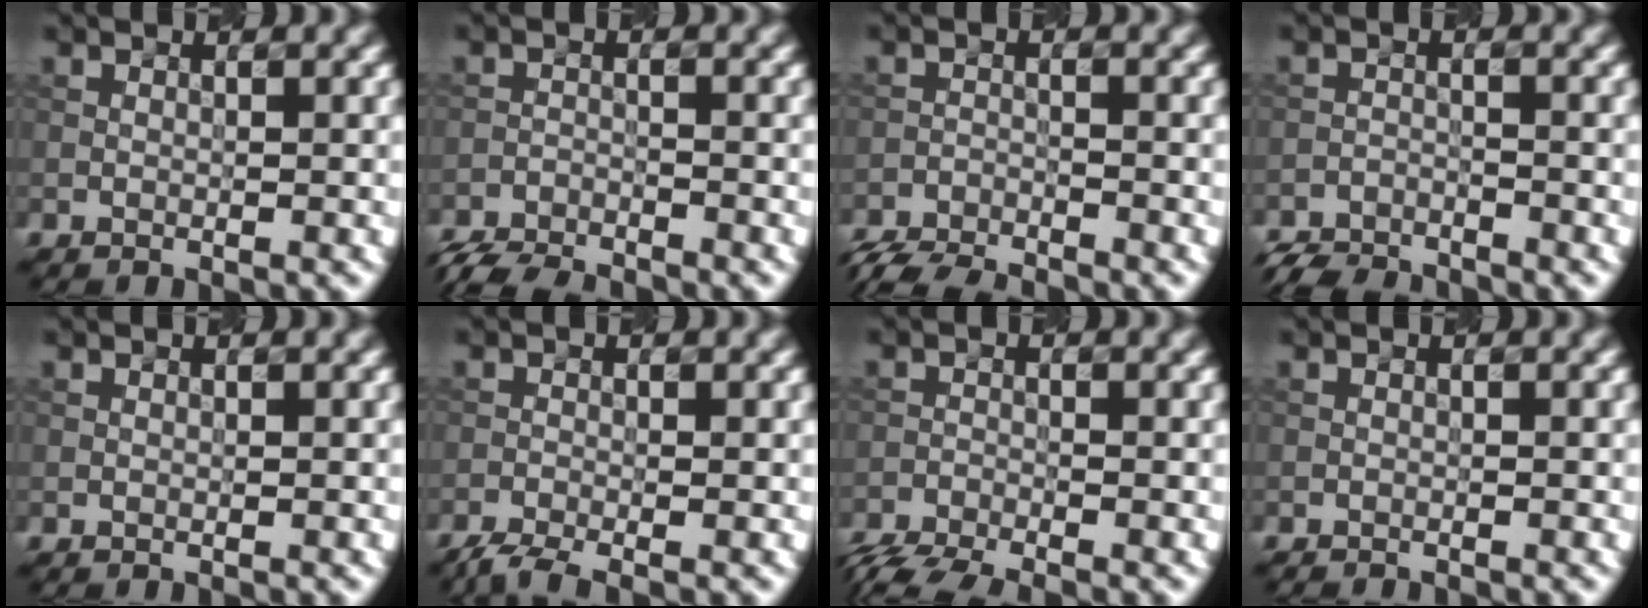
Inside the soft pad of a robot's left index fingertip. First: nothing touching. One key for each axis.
{"total": 5.3, "fx": -5.1, "fy": 0.7, "fz": 1.2, "tx": -0.032, "ty": -0.022, "tz": -0.092}
{"total": 5.9, "fx": -5.7, "fy": 0.8, "fz": 1.3, "tx": -0.035, "ty": -0.023, "tz": -0.099}
{"total": 4.0, "fx": -4.0, "fy": 0.6, "fz": 0.5, "tx": -0.012, "ty": -0.011, "tz": -0.079}
{"total": 0.0}
{"total": 2.5, "fx": -2.1, "fy": 0.4, "fz": 1.4, "tx": -0.031, "ty": -0.009, "tz": -0.050}
{"total": 5.1, "fx": -4.6, "fy": 0.8, "fz": 2.1, "tx": -0.049, "ty": -0.024, "tz": -0.088}
{"total": 0.7, "fx": -0.6, "fy": 0.1, "fz": 0.0, "tx": 0.003, "ty": -0.002, "tz": -0.013}